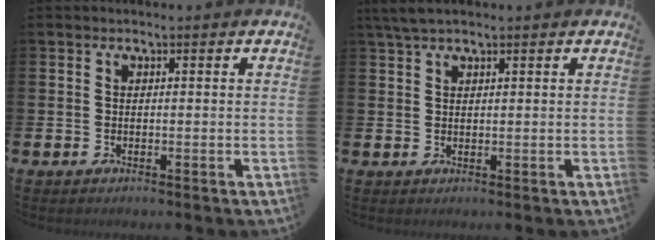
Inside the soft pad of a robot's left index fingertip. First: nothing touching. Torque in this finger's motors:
{"motor_torque": [0.01, -0.16, 0.41, 0.04]}